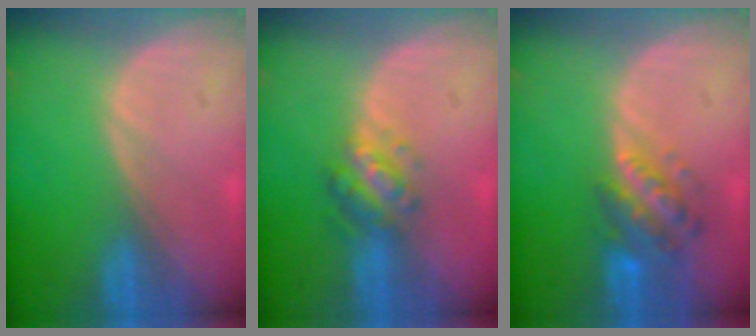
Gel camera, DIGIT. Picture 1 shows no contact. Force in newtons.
{"total": 4.9, "press": 4.5, "slide": 2.0}
{"total": 6.0, "press": 5.8, "slide": 1.6}